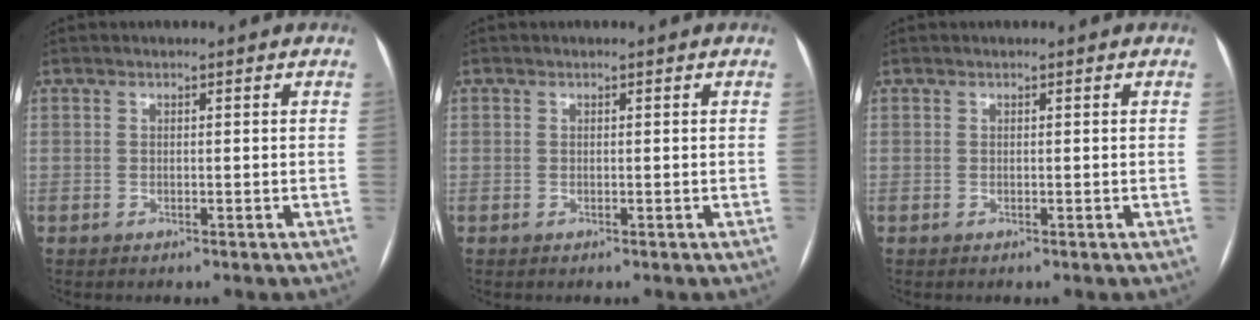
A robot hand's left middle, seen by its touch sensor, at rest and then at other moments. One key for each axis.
{"total": 0.0}
{"total": 0.0}